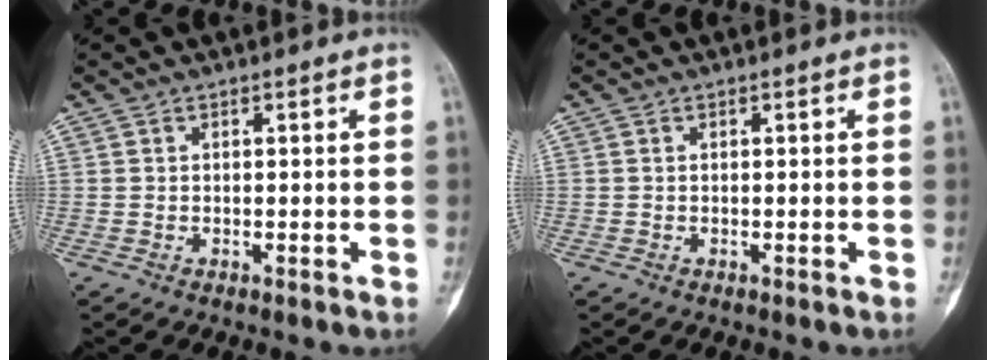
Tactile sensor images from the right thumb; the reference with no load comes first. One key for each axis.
{"total": 0.0}